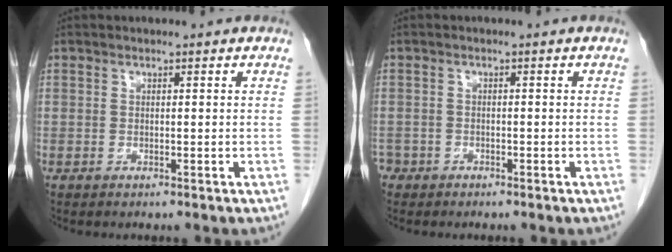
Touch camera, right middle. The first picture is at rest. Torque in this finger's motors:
{"motor_torque": [0.57, -0.26, 0.39, -0.03]}